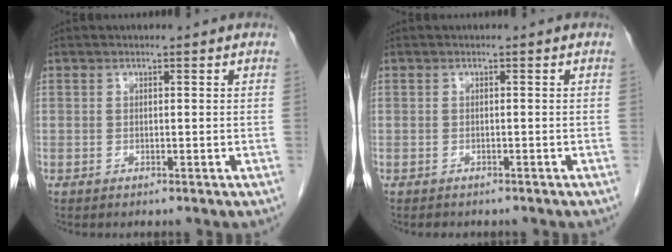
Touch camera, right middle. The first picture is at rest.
{"total": 2.4, "force": [-2.0, 1.1, 0.8], "torque": [-0.016, -0.003, -0.021]}